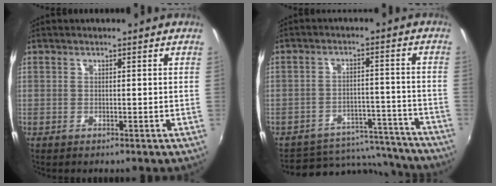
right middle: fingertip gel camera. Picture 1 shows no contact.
{"total": 15.4, "force": [-13.7, 6.0, 3.4], "torque": [-0.070, 0.031, -0.164]}